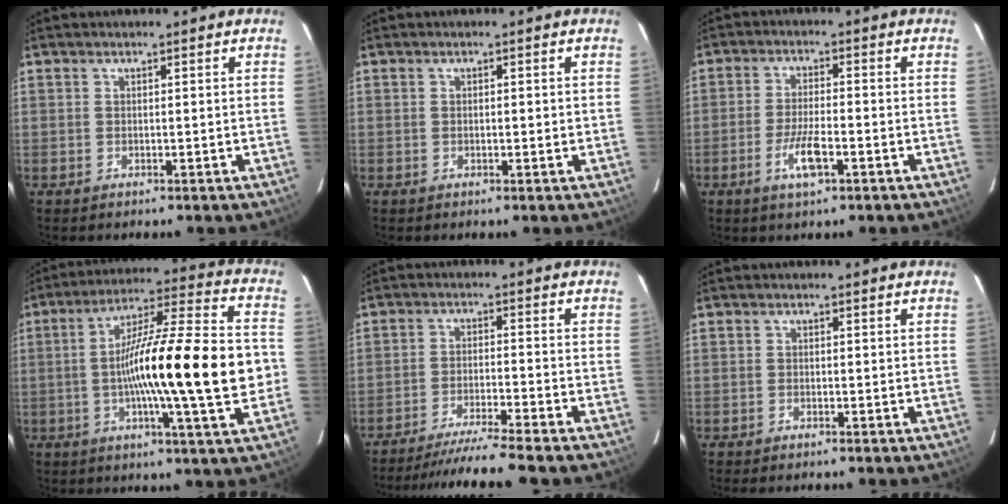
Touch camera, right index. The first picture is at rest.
{"total": 1.3, "force": [-0.1, 0.5, 1.2], "torque": [-0.025, 0.002, 0.000]}
{"total": 5.8, "force": [-2.6, 1.3, 5.0], "torque": [-0.100, -0.004, -0.046]}
{"total": 21.9, "force": [-2.6, 1.2, 21.8], "torque": [-0.331, 0.011, -0.046]}
{"total": 10.8, "force": [-9.6, -1.8, 4.5], "torque": [-0.058, -0.028, -0.157]}
{"total": 0.8, "force": [-0.6, 0.2, 0.5], "torque": [-0.016, -0.002, -0.008]}